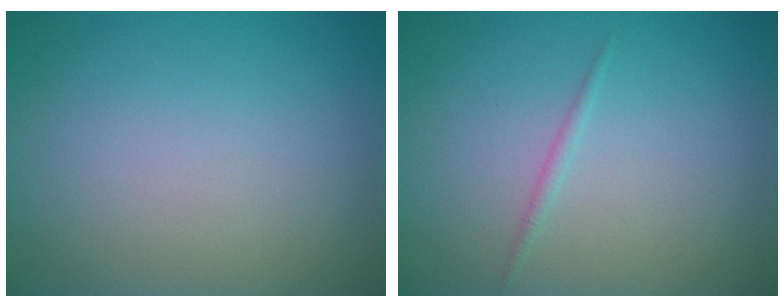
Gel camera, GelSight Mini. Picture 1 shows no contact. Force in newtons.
{"total": 0.7, "press": 0.7, "slide": 0.1}